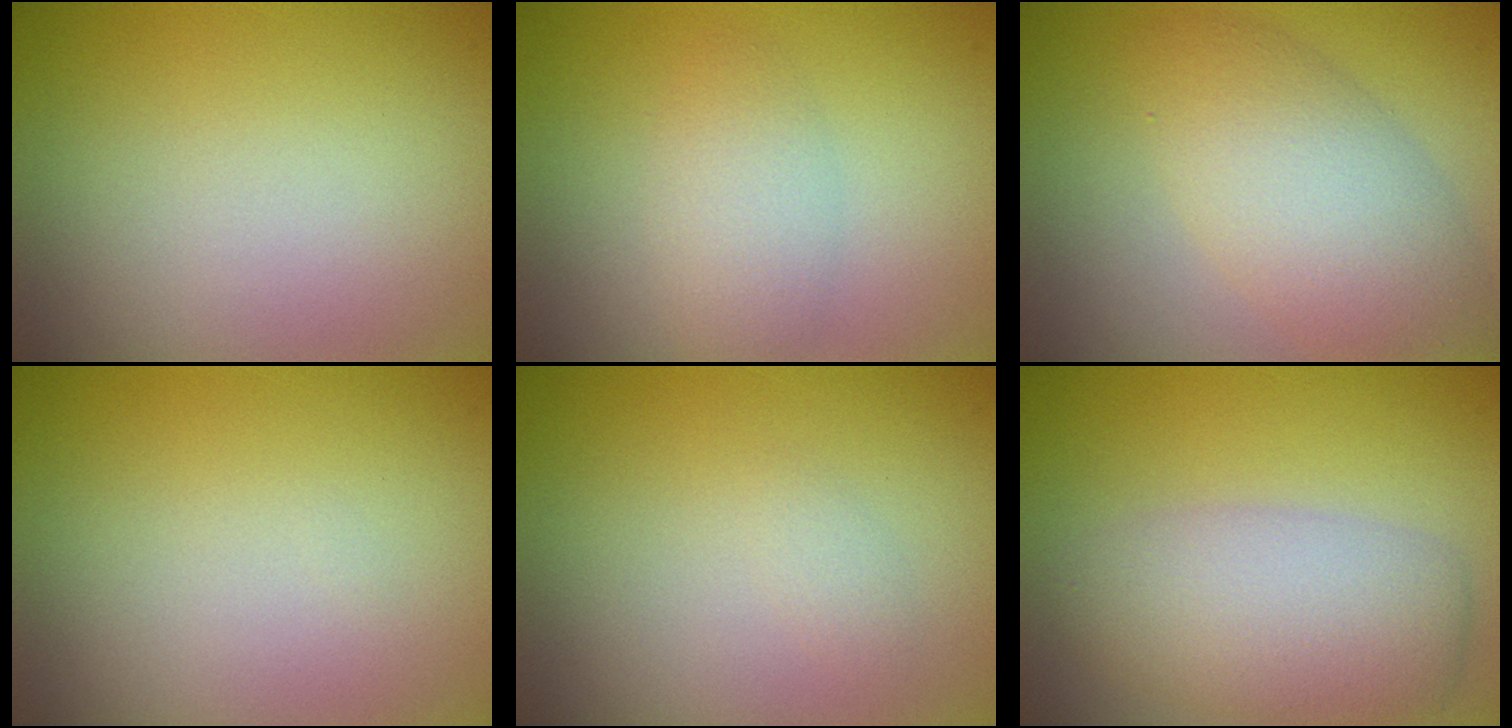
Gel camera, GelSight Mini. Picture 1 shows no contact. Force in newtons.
{"total": 2.7, "press": 2.7, "slide": 0.1}
{"total": 4.3, "press": 4.3, "slide": 0.4}
{"total": 0.0}
{"total": 0.7, "press": 0.7, "slide": 0.0}
{"total": 5.3, "press": 5.3, "slide": 0.3}